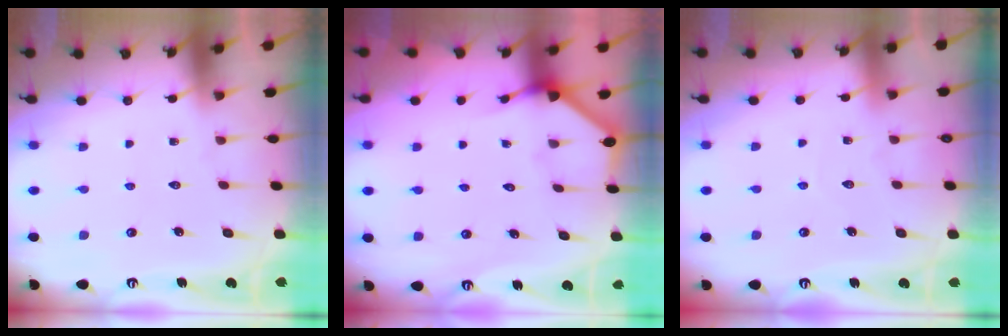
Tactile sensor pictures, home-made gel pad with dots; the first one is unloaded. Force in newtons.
{"total": 2.5, "press": 2.5, "slide": 0.2}
{"total": 3.0, "press": 3.0, "slide": 0.3}